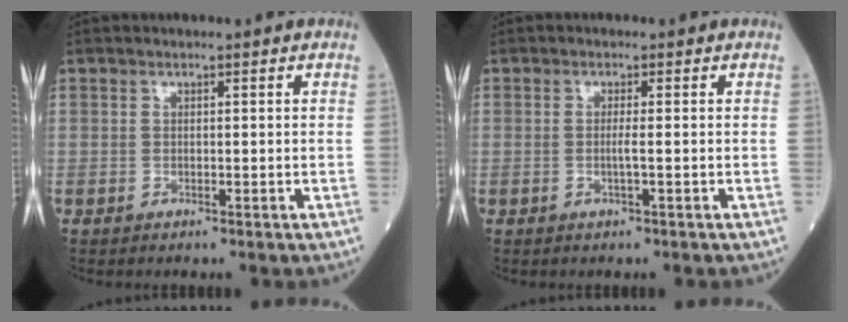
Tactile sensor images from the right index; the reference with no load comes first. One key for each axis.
{"total": 1.3, "fx": -0.2, "fy": -0.3, "fz": 1.3, "tx": -0.028, "ty": -0.001, "tz": -0.005}